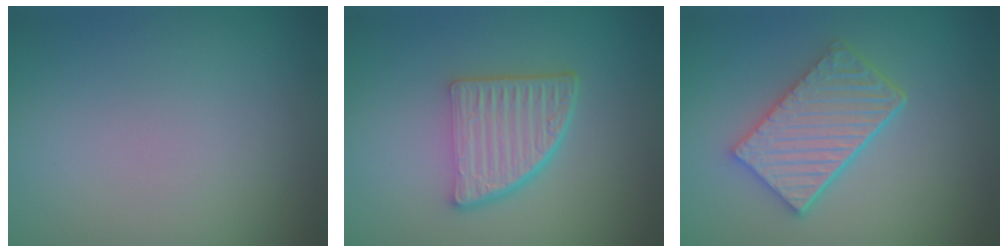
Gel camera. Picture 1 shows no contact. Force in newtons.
{"total": 5.3, "press": 3.6, "slide": 3.9}
{"total": 5.1, "press": 4.2, "slide": 2.8}